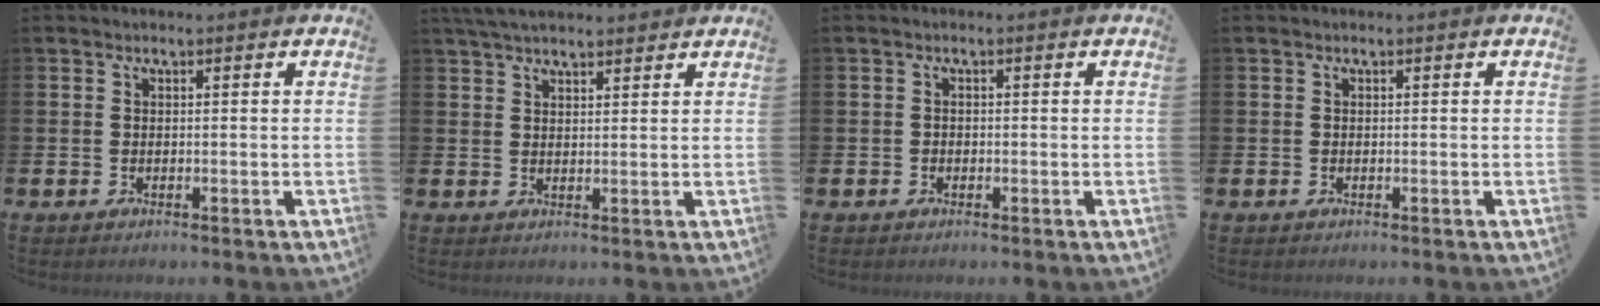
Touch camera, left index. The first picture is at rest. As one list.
[{"total": 3.8, "force": [3.5, 0.9, 1.2], "torque": [-0.029, -0.008, 0.065]}, {"total": 0.7, "force": [-0.4, 0.6, 0.2], "torque": [-0.007, 0.005, -0.008]}, {"total": 0.0}]